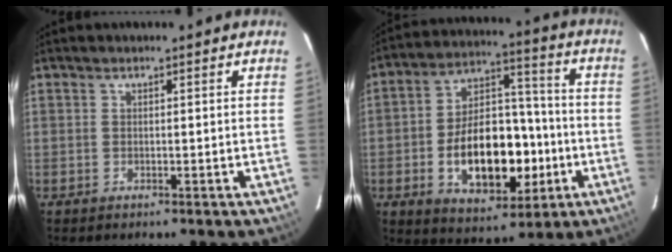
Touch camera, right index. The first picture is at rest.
{"total": 18.4, "force": [-4.7, 10.6, 14.3], "torque": [-0.257, 0.029, -0.057]}